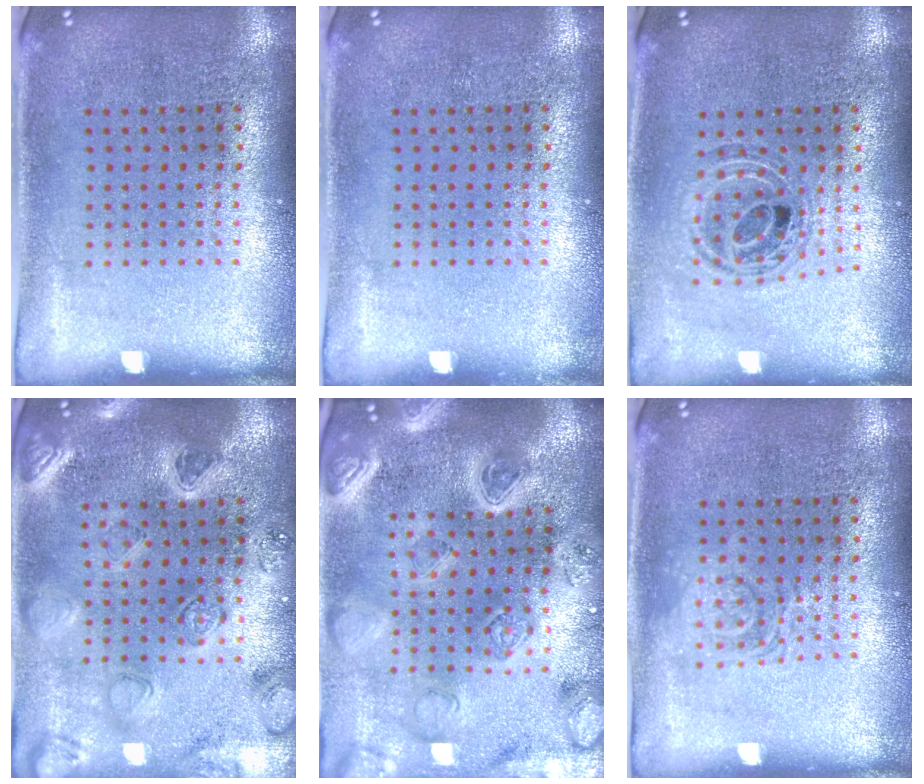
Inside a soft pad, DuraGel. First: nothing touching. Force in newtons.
{"total": 0.0}
{"total": 0.8, "press": 0.8, "slide": 0.1}
{"total": 2.2, "press": 2.2, "slide": 0.2}
{"total": 4.5, "press": 4.0, "slide": 2.2}
{"total": 2.0, "press": 2.0, "slide": 0.3}